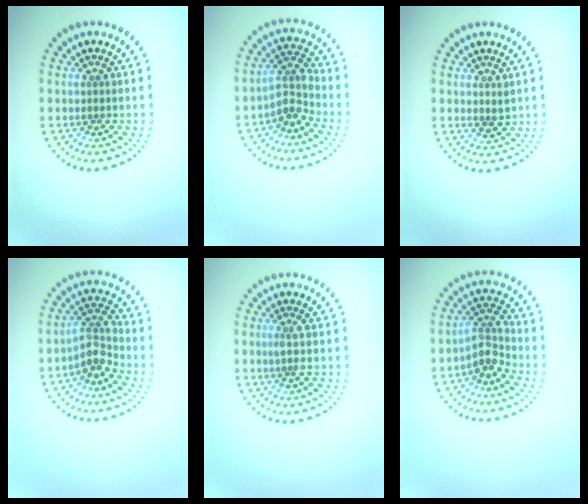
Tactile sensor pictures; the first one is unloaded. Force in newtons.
{"total": 2.8, "press": 2.1, "slide": 1.8}
{"total": 1.1, "press": 1.1, "slide": 0.3}
{"total": 3.0, "press": 2.3, "slide": 1.9}
{"total": 1.5, "press": 1.1, "slide": 0.9}
{"total": 2.8, "press": 2.2, "slide": 1.8}